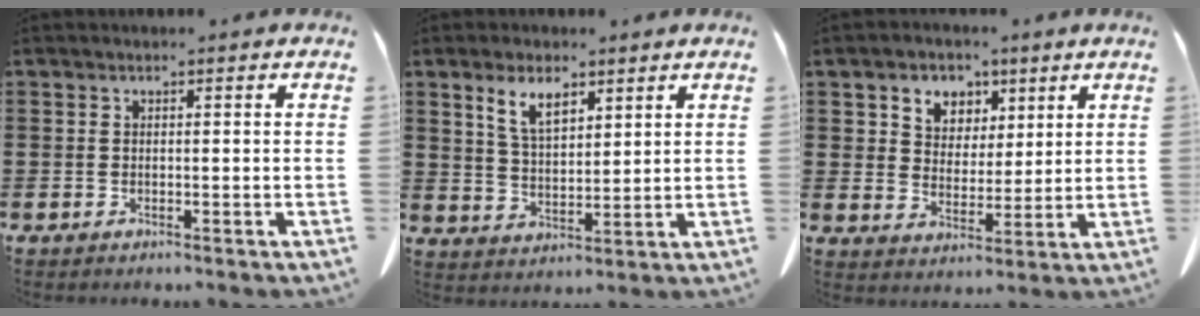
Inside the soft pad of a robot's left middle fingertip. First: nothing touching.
{"total": 6.2, "force": [4.0, 2.7, 3.9], "torque": [-0.082, 0.001, 0.072]}
{"total": 5.2, "force": [3.2, 4.1, 0.3], "torque": [-0.035, 0.001, 0.057]}